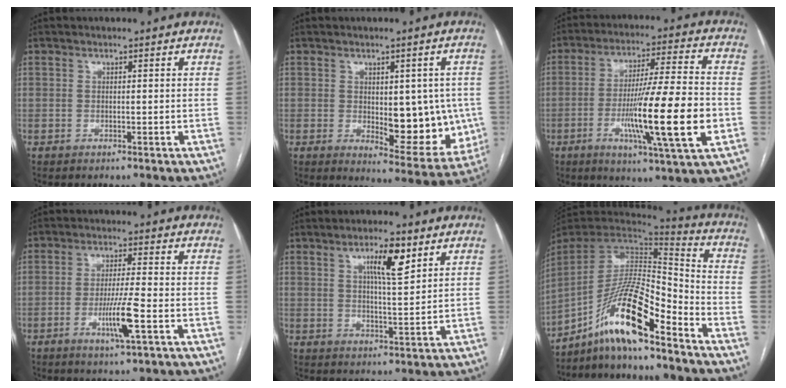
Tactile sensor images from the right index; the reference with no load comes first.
{"total": 12.1, "force": [-0.6, 5.2, 10.9], "torque": [-0.124, -0.006, 0.008]}
{"total": 17.5, "force": [-4.3, 0.2, 17.0], "torque": [-0.288, -0.016, -0.073]}
{"total": 6.8, "force": [-2.4, -0.3, 6.3], "torque": [-0.117, -0.013, -0.045]}
{"total": 6.5, "force": [3.3, 1.0, 5.5], "torque": [-0.094, 0.002, 0.054]}
{"total": 16.2, "force": [-10.9, 2.0, 11.8], "torque": [-0.225, 0.010, -0.197]}